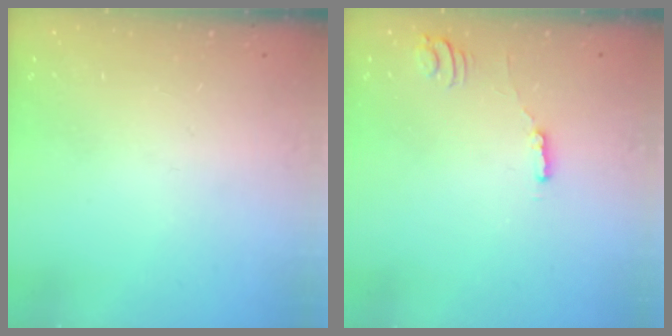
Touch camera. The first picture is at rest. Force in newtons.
{"total": 0.9, "press": 0.9, "slide": 0.3}